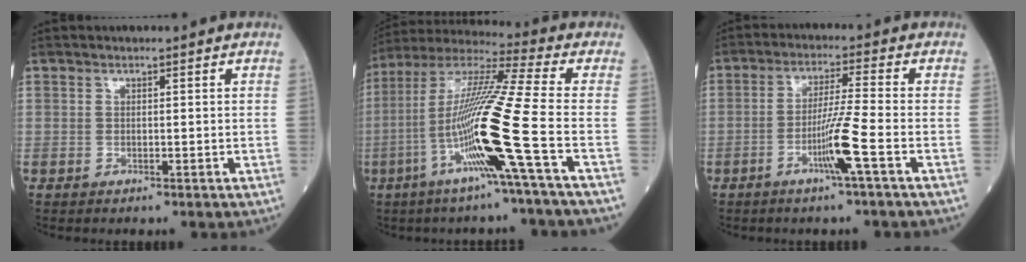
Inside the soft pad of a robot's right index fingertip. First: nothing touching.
{"total": 17.4, "force": [-5.6, -2.3, 16.3], "torque": [-0.322, -0.014, -0.117]}
{"total": 6.7, "force": [-2.9, -1.3, 5.9], "torque": [-0.119, -0.006, -0.055]}